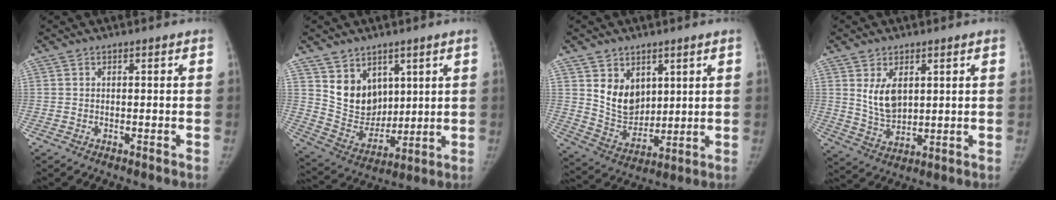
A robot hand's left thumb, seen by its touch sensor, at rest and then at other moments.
{"total": 10.9, "force": [5.3, 8.4, 4.6], "torque": [-0.042, -0.044, 0.116]}
{"total": 10.1, "force": [3.9, 7.5, 5.5], "torque": [-0.061, -0.037, 0.091]}
{"total": 7.3, "force": [2.4, 4.4, 5.2], "torque": [-0.076, -0.021, 0.058]}